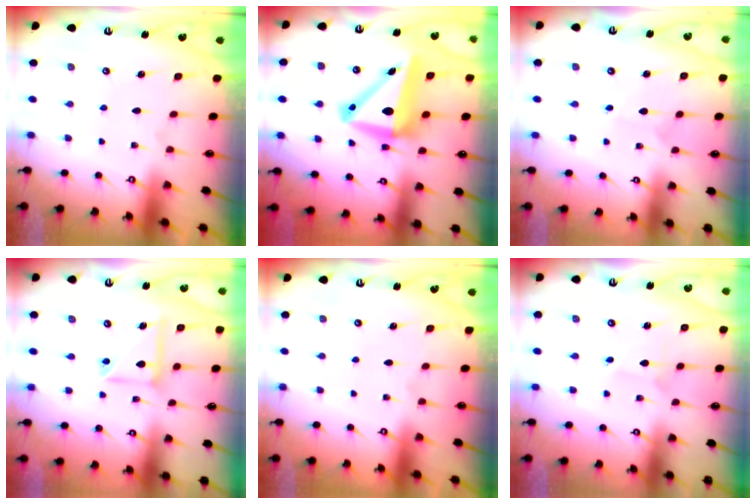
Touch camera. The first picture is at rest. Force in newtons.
{"total": 11.6, "press": 11.3, "slide": 2.7}
{"total": 1.3, "press": 1.3, "slide": 0.1}
{"total": 11.6, "press": 11.5, "slide": 1.3}
{"total": 0.0}
{"total": 2.0, "press": 2.0, "slide": 0.2}